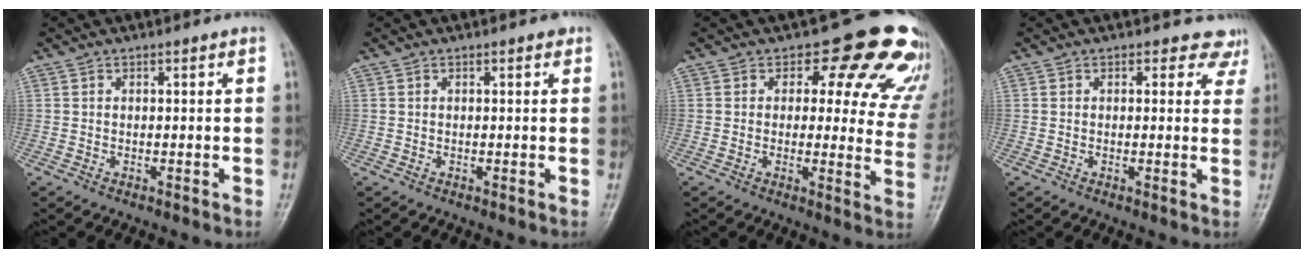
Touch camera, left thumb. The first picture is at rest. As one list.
[{"total": 0.7, "force": [0.4, 0.3, 0.4], "torque": [-0.006, -0.001, 0.001]}, {"total": 15.4, "force": [10.8, 7.7, 7.7], "torque": [-0.023, -0.055, 0.095]}, {"total": 4.1, "force": [3.2, 2.5, 0.4], "torque": [0.031, -0.016, 0.014]}]